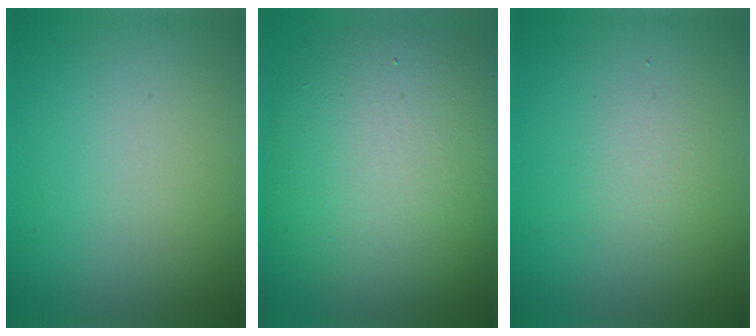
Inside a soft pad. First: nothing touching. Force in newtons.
{"total": 10.6, "press": 10.6, "slide": 0.5}
{"total": 1.1, "press": 1.1, "slide": 0.1}